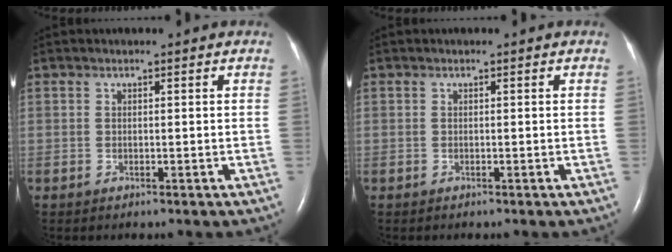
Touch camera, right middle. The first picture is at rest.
{"total": 0.0}